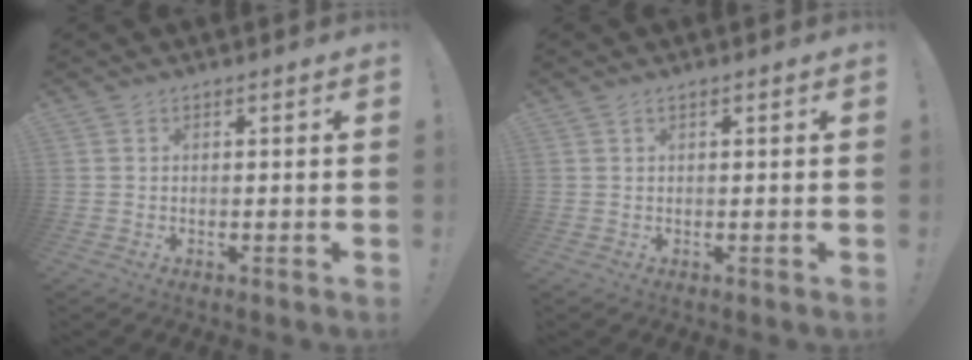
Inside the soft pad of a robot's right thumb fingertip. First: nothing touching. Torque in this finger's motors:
{"motor_torque": [-0.02, -0.08, 0.03, 0.20, 0.05]}